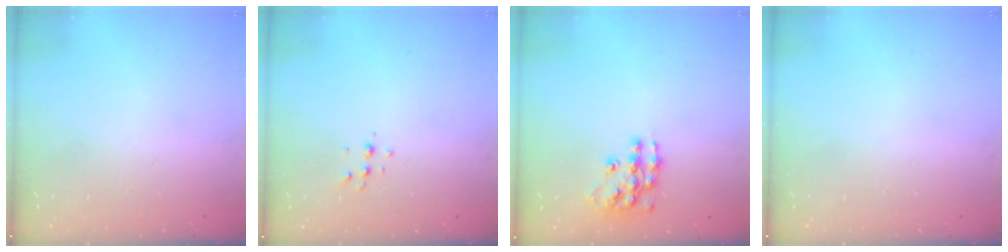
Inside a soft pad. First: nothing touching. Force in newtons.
{"total": 4.3, "press": 4.2, "slide": 0.6}
{"total": 11.7, "press": 11.6, "slide": 0.8}
{"total": 0.0}